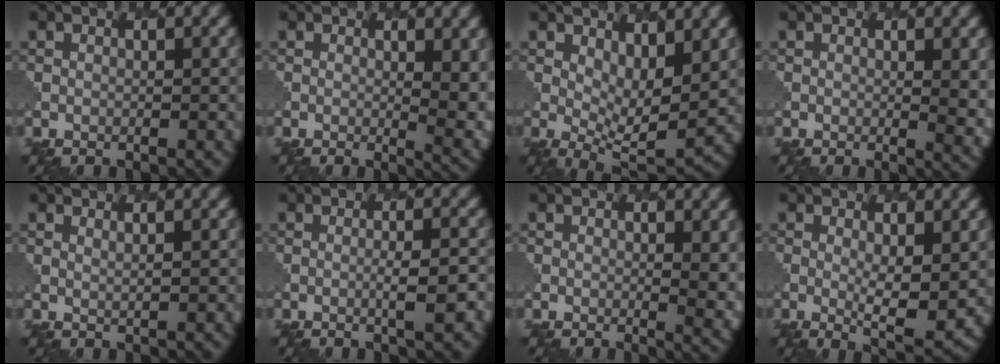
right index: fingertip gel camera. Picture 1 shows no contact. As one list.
[{"total": 5.1, "force": [0.9, 1.8, 4.7], "torque": [-0.057, -0.010, 0.018]}, {"total": 5.1, "force": [1.5, 2.3, 4.3], "torque": [-0.075, -0.012, 0.032]}, {"total": 3.1, "force": [0.4, 0.8, 3.0], "torque": [-0.041, -0.008, 0.009]}, {"total": 1.2, "force": [1.1, 0.3, 0.4], "torque": [-0.004, -0.005, 0.010]}, {"total": 2.6, "force": [-0.4, 0.3, 2.5], "torque": [-0.038, 0.007, -0.011]}, {"total": 3.7, "force": [0.6, 1.1, 3.5], "torque": [-0.044, -0.011, 0.014]}, {"total": 4.5, "force": [0.4, 1.1, 4.3], "torque": [-0.072, -0.016, 0.013]}]